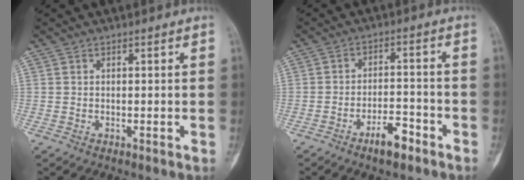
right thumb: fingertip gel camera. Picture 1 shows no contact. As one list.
[{"total": 6.0, "force": [-3.9, 2.2, 3.9], "torque": [-0.060, 0.028, -0.063]}]